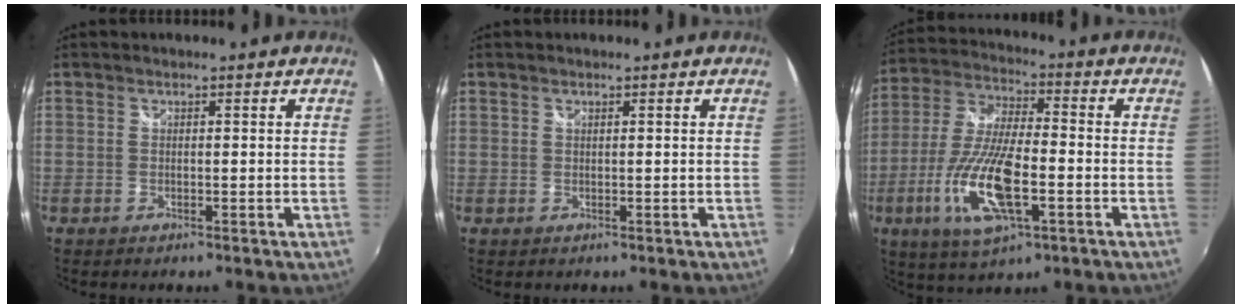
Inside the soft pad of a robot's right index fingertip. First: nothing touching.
{"total": 0.6, "force": [0.2, 0.6, 0.0], "torque": [0.001, 0.001, 0.002]}
{"total": 16.0, "force": [-5.4, 5.1, 14.2], "torque": [-0.303, -0.017, -0.101]}